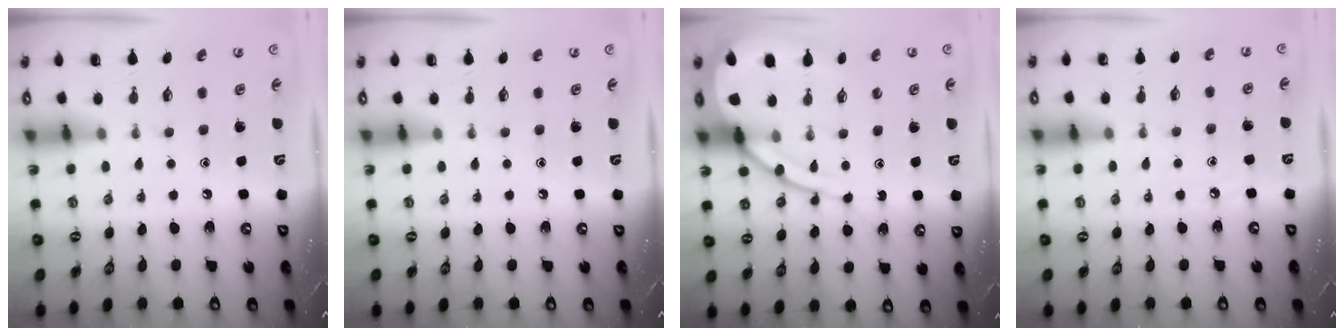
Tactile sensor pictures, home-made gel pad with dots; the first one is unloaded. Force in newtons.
{"total": 0.0}
{"total": 12.5, "press": 12.5, "slide": 1.1}
{"total": 2.7, "press": 2.7, "slide": 0.4}